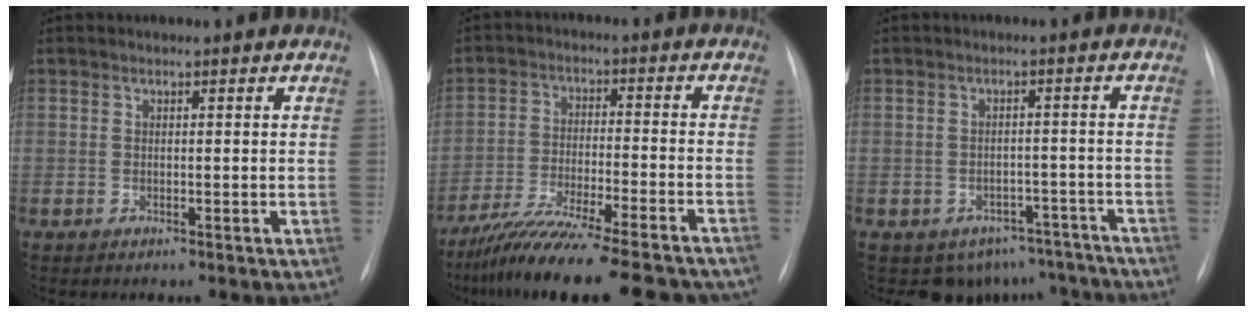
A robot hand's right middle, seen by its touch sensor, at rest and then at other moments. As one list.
[{"total": 22.3, "force": [-19.3, 2.7, 10.7], "torque": [-0.143, -0.025, -0.286]}, {"total": 9.8, "force": [-7.8, 5.9, 0.9], "torque": [0.008, 0.024, -0.085]}]